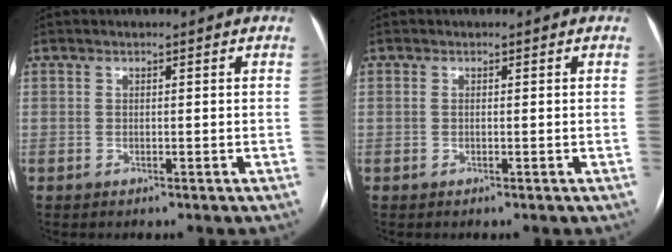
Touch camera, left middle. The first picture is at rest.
{"total": 0.0}